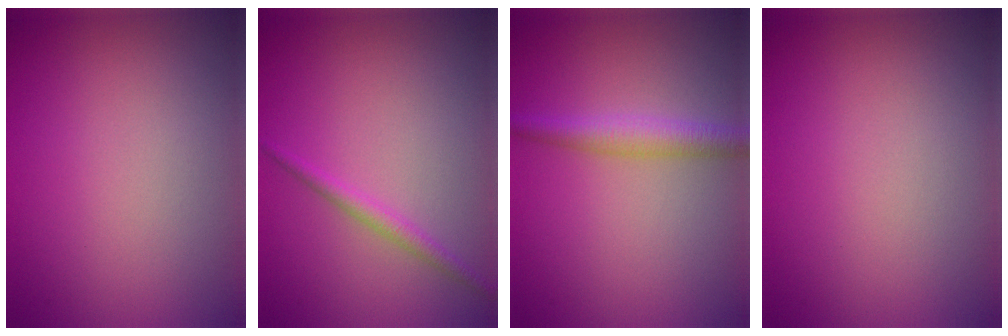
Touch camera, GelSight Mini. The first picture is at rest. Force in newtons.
{"total": 1.5, "press": 1.5, "slide": 0.0}
{"total": 2.7, "press": 2.7, "slide": 0.1}
{"total": 0.0}